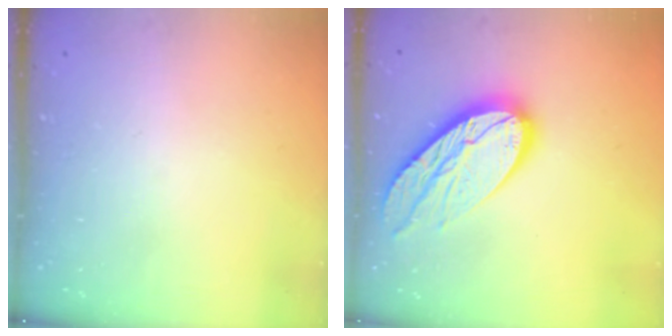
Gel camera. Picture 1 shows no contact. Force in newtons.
{"total": 16.4, "press": 16.3, "slide": 1.1}